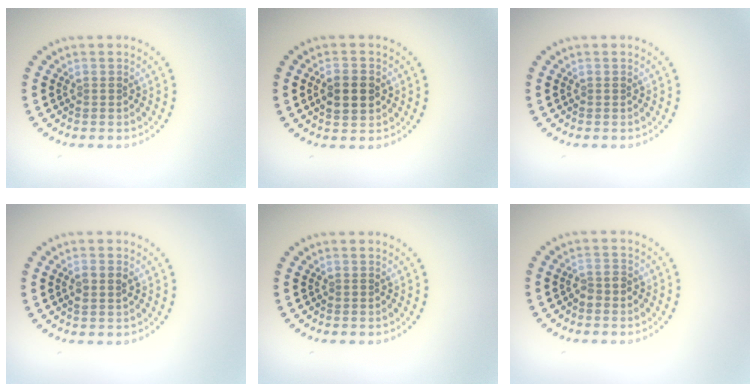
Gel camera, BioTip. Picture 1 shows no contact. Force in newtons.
{"total": 3.6, "press": 3.6, "slide": 0.2}
{"total": 0.0}
{"total": 1.6, "press": 1.6, "slide": 0.4}
{"total": 0.0}
{"total": 1.3, "press": 1.2, "slide": 0.6}